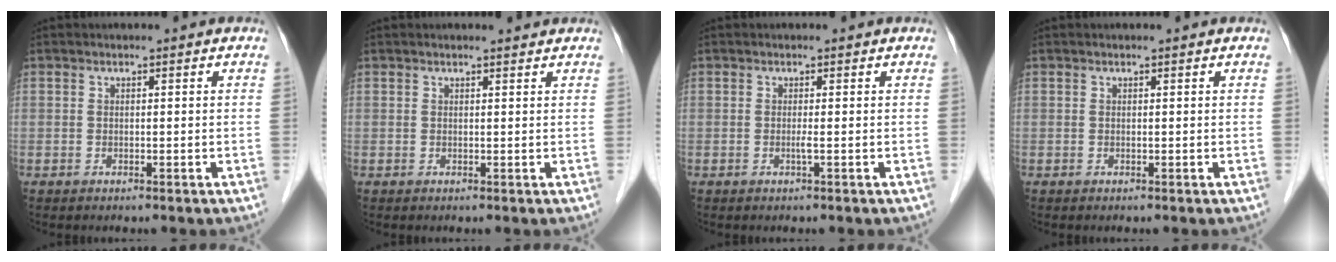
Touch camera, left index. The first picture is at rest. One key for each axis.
{"total": 1.3, "fx": 1.2, "fy": 0.0, "fz": 0.2, "tx": -0.009, "ty": 0.000, "tz": 0.017}
{"total": 0.7, "fx": -0.2, "fy": -0.2, "fz": 0.6, "tx": -0.008, "ty": -0.002, "tz": -0.007}
{"total": 0.0}